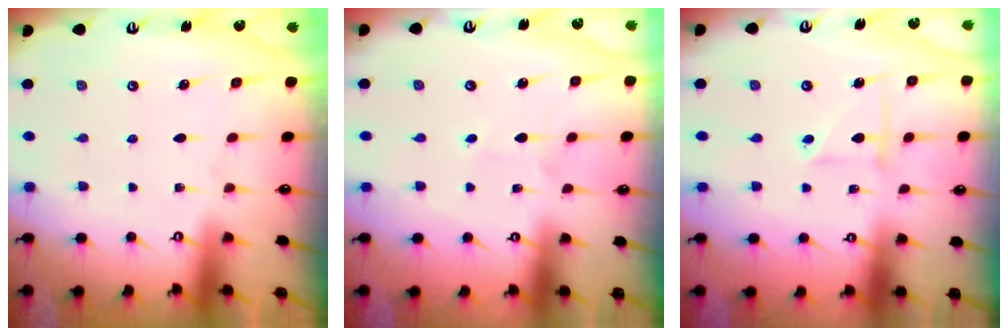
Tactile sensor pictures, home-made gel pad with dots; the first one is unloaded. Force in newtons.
{"total": 1.6, "press": 1.6, "slide": 0.1}
{"total": 2.9, "press": 2.9, "slide": 0.3}